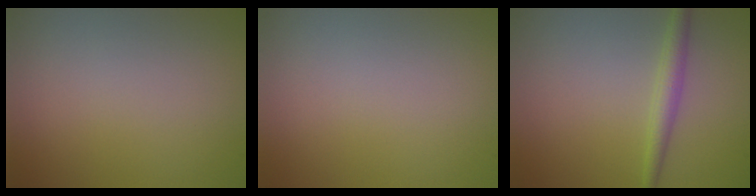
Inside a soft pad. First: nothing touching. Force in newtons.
{"total": 0.0}
{"total": 2.0, "press": 2.0, "slide": 0.1}